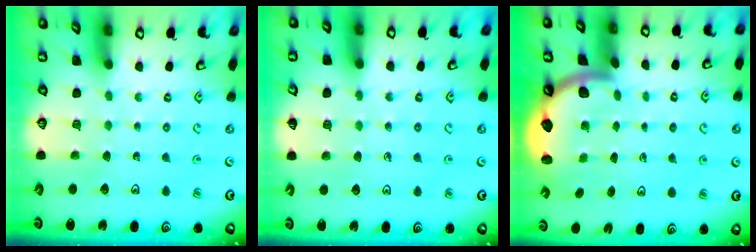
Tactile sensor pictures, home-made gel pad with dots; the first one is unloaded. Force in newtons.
{"total": 5.1, "press": 4.9, "slide": 1.5}
{"total": 2.4, "press": 2.4, "slide": 0.3}